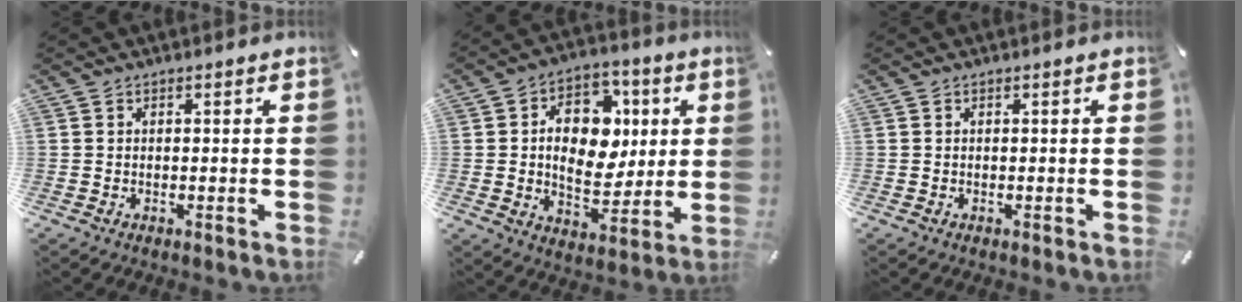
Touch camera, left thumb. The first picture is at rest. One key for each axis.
{"total": 14.4, "fx": 2.2, "fy": 10.9, "fz": 9.2, "tx": -0.131, "ty": -0.007, "tz": 0.042}
{"total": 0.0}